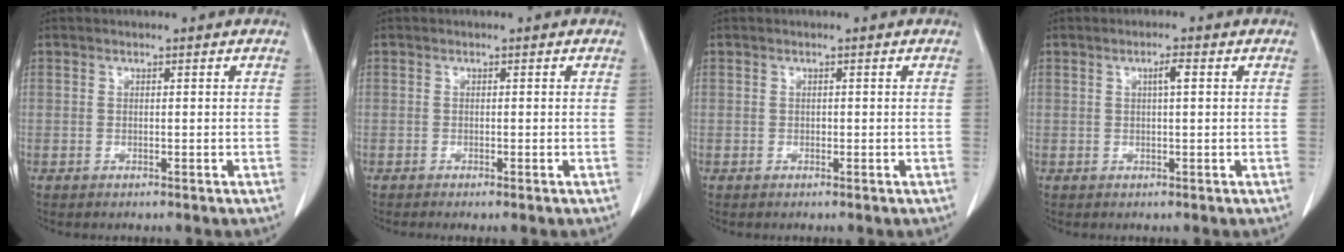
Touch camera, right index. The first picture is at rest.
{"total": 0.7, "force": [-0.4, -0.2, 0.5], "torque": [-0.011, -0.002, -0.007]}
{"total": 0.0}
{"total": 1.8, "force": [0.5, 0.1, 1.7], "torque": [-0.030, 0.004, 0.008]}